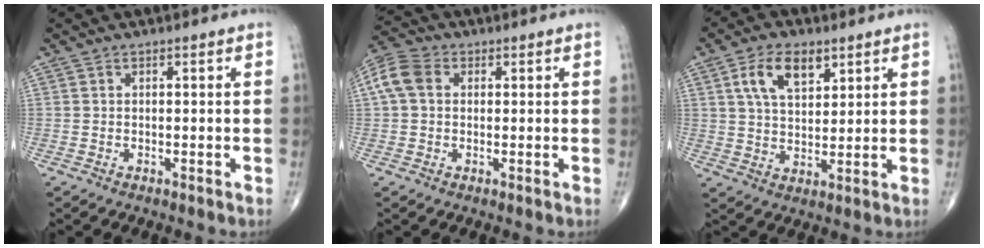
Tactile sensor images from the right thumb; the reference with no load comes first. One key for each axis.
{"total": 6.6, "fx": 1.3, "fy": 5.0, "fz": 4.2, "tx": -0.095, "ty": 0.024, "tz": 0.019}
{"total": 9.0, "fx": 4.2, "fy": 4.9, "fz": 6.3, "tx": -0.097, "ty": -0.014, "tz": 0.079}